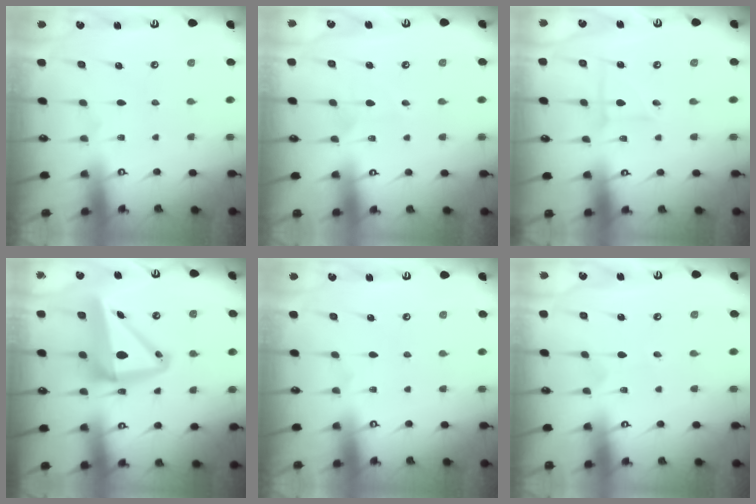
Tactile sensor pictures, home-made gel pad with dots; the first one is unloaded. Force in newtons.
{"total": 5.9, "press": 5.9, "slide": 0.5}
{"total": 2.9, "press": 2.9, "slide": 0.3}
{"total": 12.2, "press": 11.9, "slide": 2.7}
{"total": 0.0}
{"total": 1.2, "press": 1.2, "slide": 0.1}